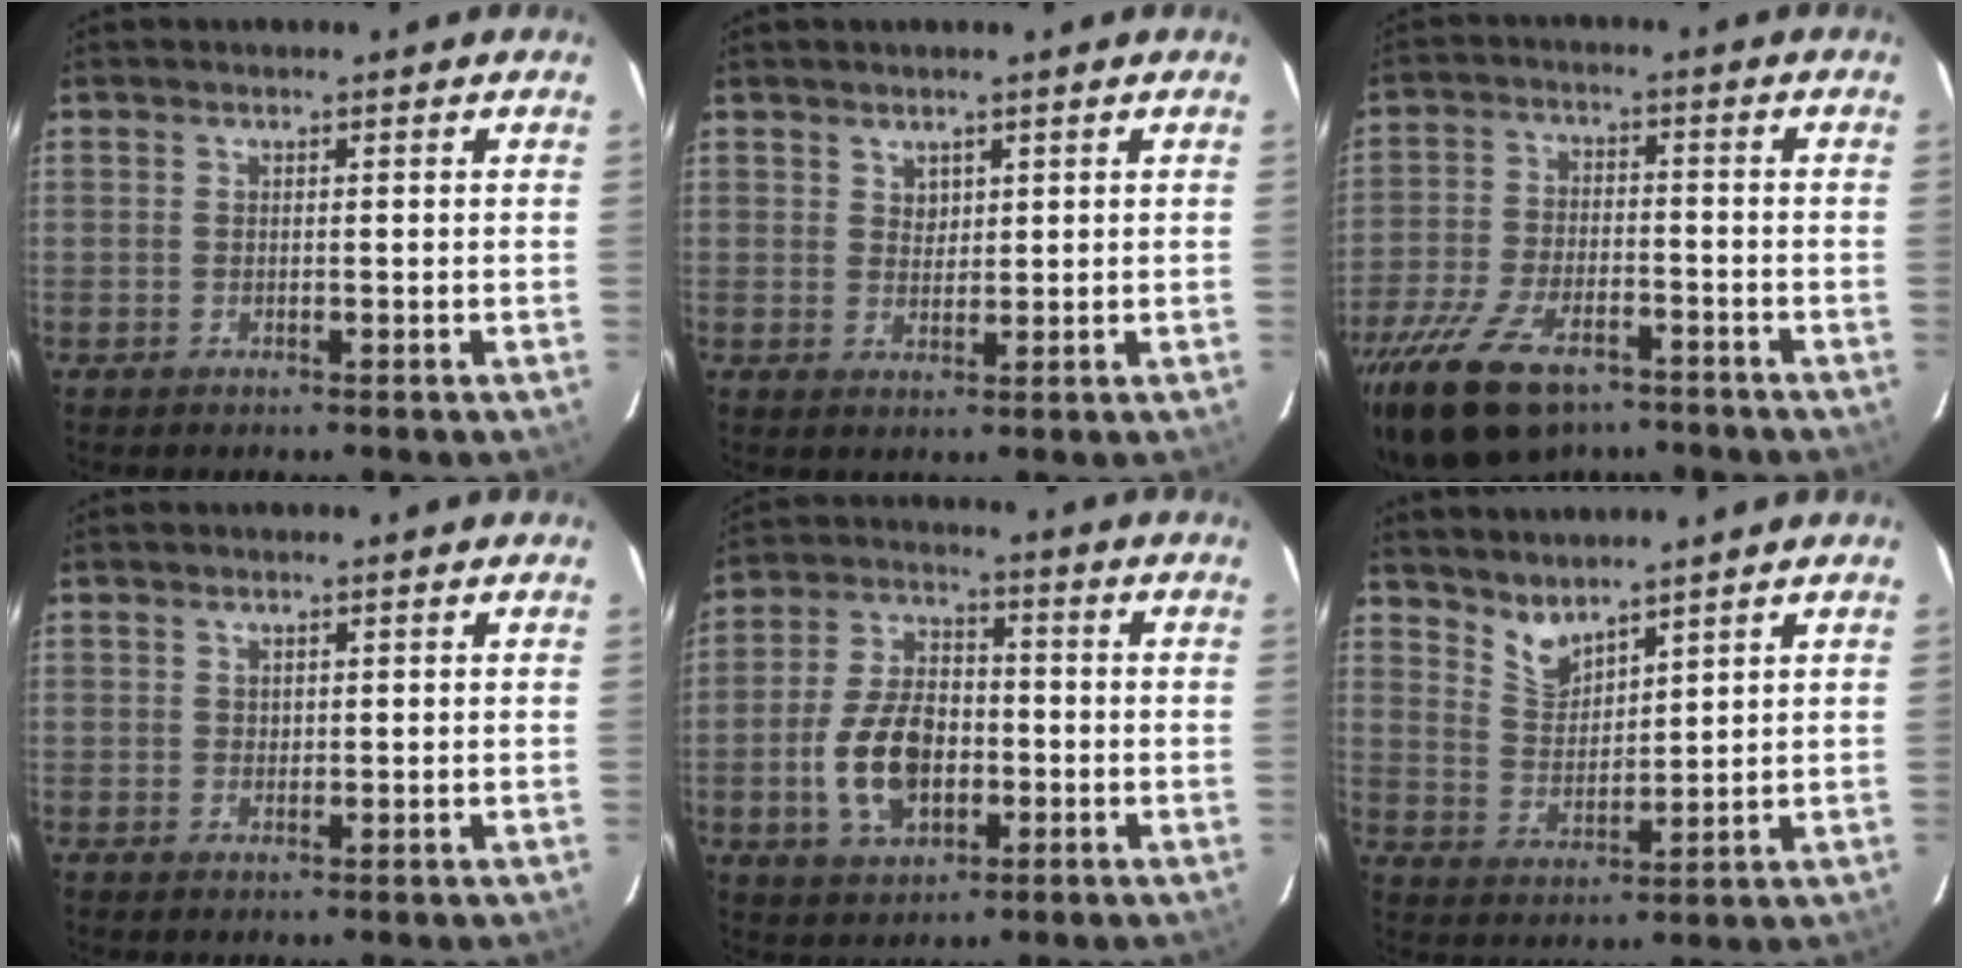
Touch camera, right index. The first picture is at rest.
{"total": 2.0, "force": [1.3, 1.5, 0.4], "torque": [-0.002, 0.003, 0.025]}
{"total": 16.3, "force": [-11.4, 7.6, 8.7], "torque": [-0.197, -0.027, -0.201]}
{"total": 0.8, "force": [0.4, 0.6, 0.1], "torque": [0.001, 0.004, 0.007]}
{"total": 12.7, "force": [-3.1, 7.8, 9.5], "torque": [-0.193, 0.014, -0.044]}
{"total": 5.6, "force": [5.0, 1.7, 2.0], "torque": [-0.033, -0.005, 0.102]}